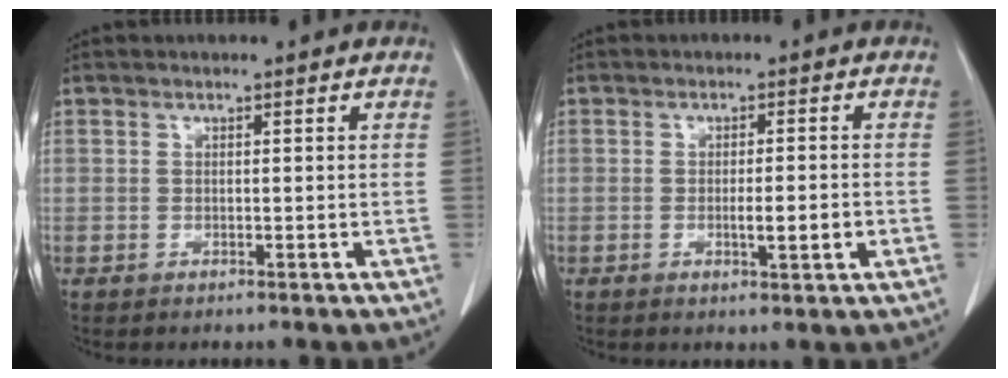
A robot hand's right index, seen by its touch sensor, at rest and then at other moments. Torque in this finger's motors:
{"motor_torque": [0.62, -0.32, 0.22, 0.03]}